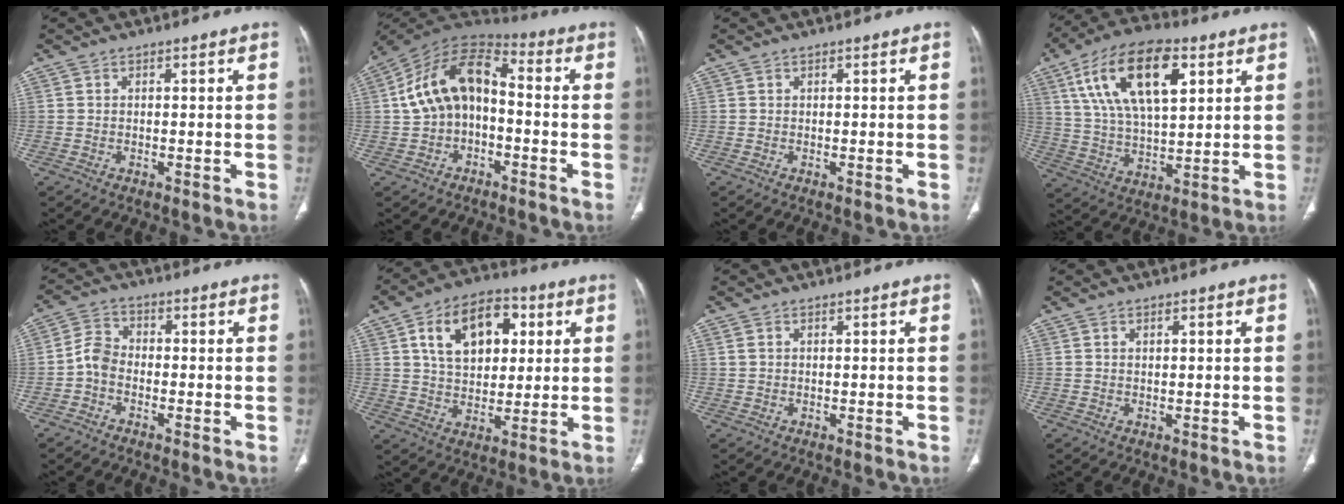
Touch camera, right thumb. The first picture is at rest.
{"total": 14.3, "force": [-0.5, 9.2, 10.9], "torque": [-0.182, 0.052, -0.021]}
{"total": 0.0}
{"total": 19.3, "force": [7.7, 9.0, 15.3], "torque": [-0.259, -0.010, 0.138]}
{"total": 4.2, "force": [-1.5, 2.9, 2.7], "torque": [-0.048, 0.018, -0.041]}
{"total": 15.1, "force": [4.9, 9.8, 10.5], "torque": [-0.134, 0.000, 0.081]}
{"total": 1.0, "force": [0.6, 0.4, 0.6], "torque": [-0.017, 0.010, 0.019]}
{"total": 0.7, "force": [0.4, 0.3, 0.5], "torque": [-0.009, -0.002, 0.007]}